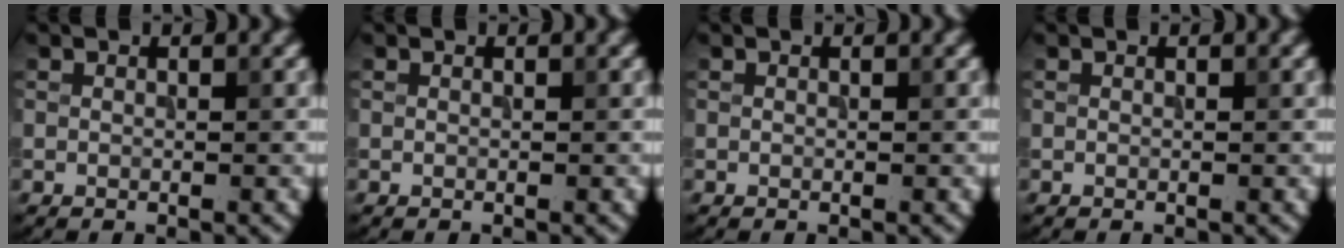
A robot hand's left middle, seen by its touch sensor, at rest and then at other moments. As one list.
[{"total": 0.0}, {"total": 0.0}, {"total": 0.0}]